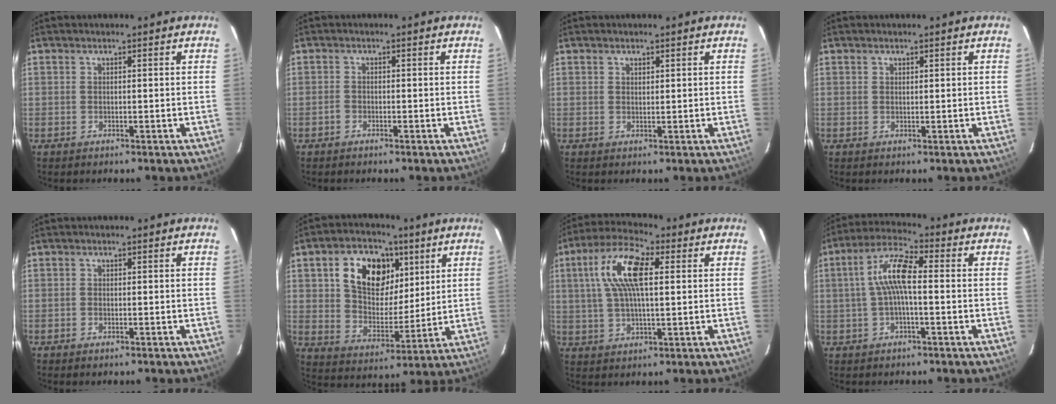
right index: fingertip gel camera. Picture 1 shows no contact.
{"total": 1.0, "force": [-0.8, 0.5, 0.2], "torque": [-0.008, 0.001, -0.020]}
{"total": 0.9, "force": [0.6, 0.7, 0.3], "torque": [-0.002, 0.003, 0.010]}
{"total": 0.5, "force": [0.4, 0.3, 0.1], "torque": [-0.002, 0.002, 0.006]}
{"total": 0.8, "force": [-0.6, 0.4, 0.4], "torque": [-0.009, -0.002, -0.013]}
{"total": 15.4, "force": [6.3, 10.0, 9.9], "torque": [-0.180, 0.022, 0.112]}
{"total": 12.4, "force": [3.1, 4.6, 11.1], "torque": [-0.218, 0.025, 0.053]}
{"total": 8.5, "force": [0.0, 2.2, 8.2], "torque": [-0.169, 0.021, -0.002]}